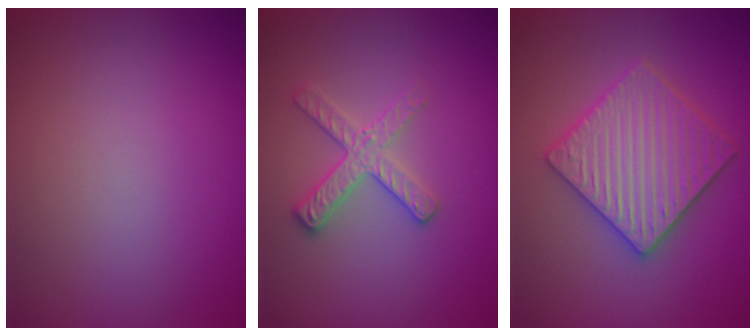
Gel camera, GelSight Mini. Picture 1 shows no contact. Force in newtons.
{"total": 2.8, "press": 2.6, "slide": 1.0}
{"total": 5.8, "press": 5.7, "slide": 1.1}